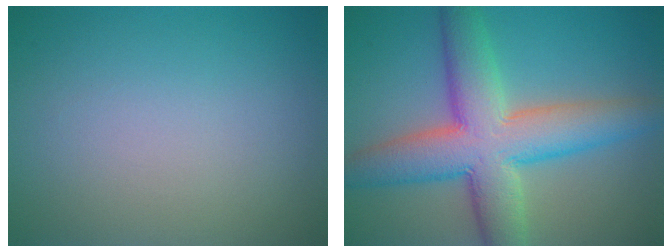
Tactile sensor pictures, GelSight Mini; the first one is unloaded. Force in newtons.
{"total": 9.6, "press": 9.6, "slide": 0.5}